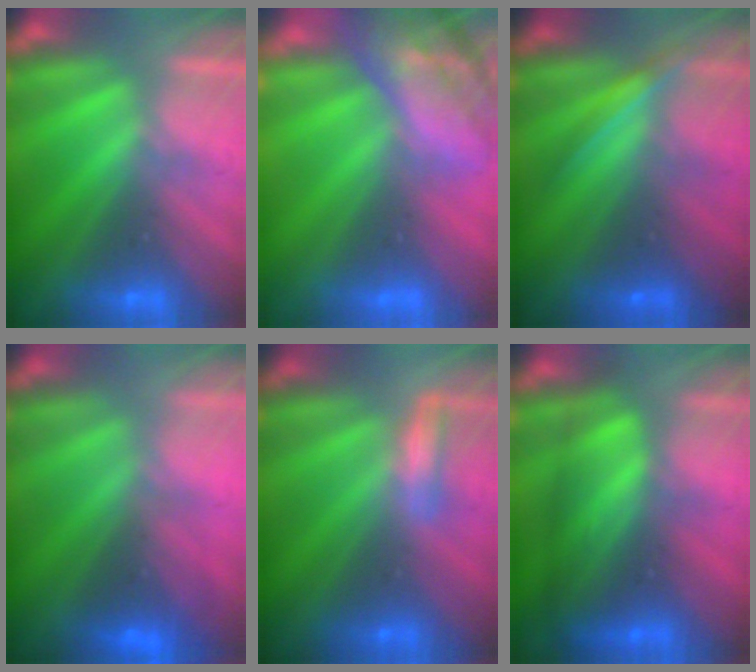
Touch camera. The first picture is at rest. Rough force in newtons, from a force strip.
{"total": 7.2}
{"total": 2.0}
{"total": 2.8}
{"total": 1.3}
{"total": 9.0}